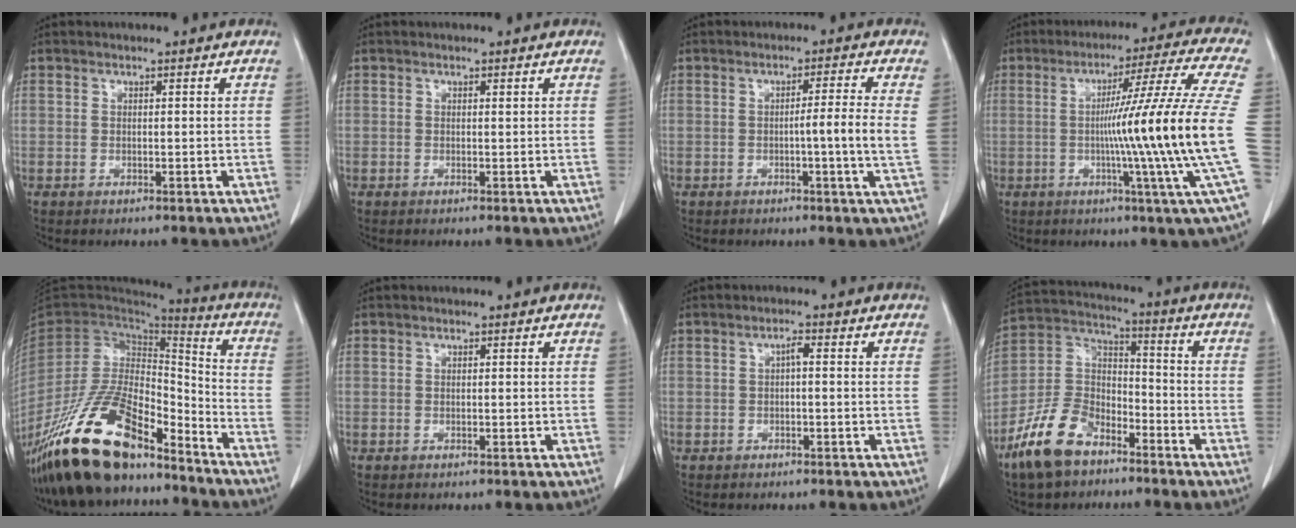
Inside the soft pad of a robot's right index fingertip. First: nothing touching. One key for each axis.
{"total": 0.0}
{"total": 4.9, "fx": -0.5, "fy": -1.3, "fz": 4.7, "tx": -0.070, "ty": -0.003, "tz": -0.009}
{"total": 18.5, "fx": -2.1, "fy": -3.8, "fz": 18.0, "tx": -0.255, "ty": -0.017, "tz": -0.045}
{"total": 21.8, "fx": -16.3, "fy": 7.1, "fz": 12.5, "tx": -0.259, "ty": -0.007, "tz": -0.301}
{"total": 0.0}
{"total": 1.4, "fx": 0.0, "fy": 0.3, "fz": 1.3, "tx": -0.023, "ty": 0.004, "tz": 0.000}
{"total": 12.6, "fx": -8.4, "fy": 6.5, "fz": 6.7, "tx": -0.150, "ty": 0.008, "tz": -0.168}